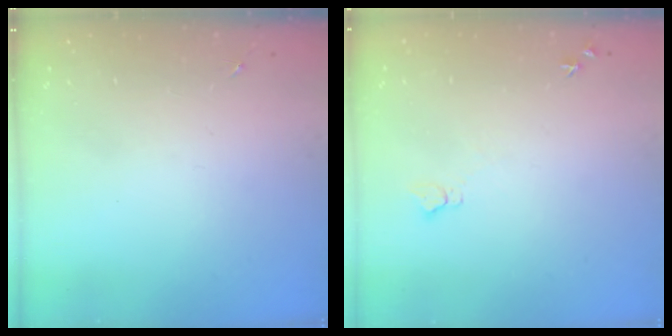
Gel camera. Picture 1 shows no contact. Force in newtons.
{"total": 4.6, "press": 4.6, "slide": 0.6}